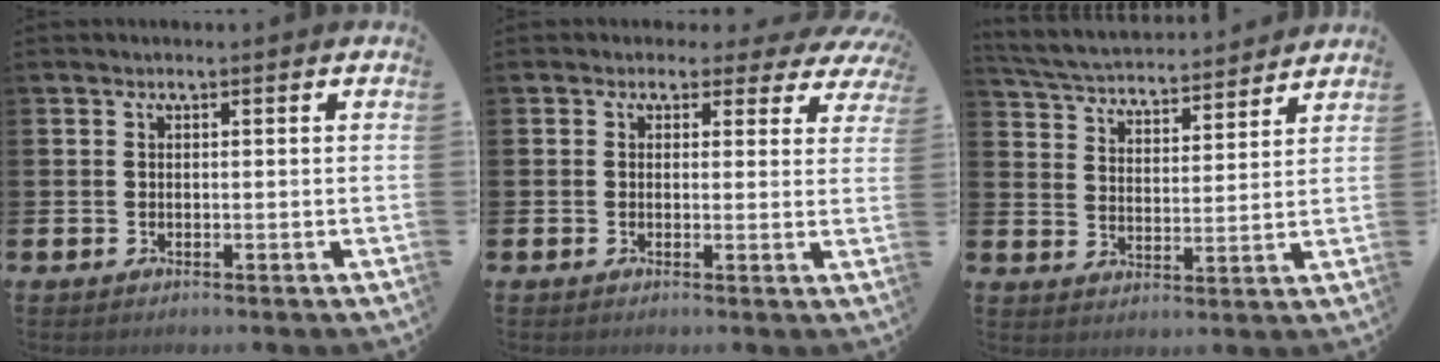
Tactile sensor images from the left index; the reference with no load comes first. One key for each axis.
{"total": 1.9, "fx": 1.2, "fy": 1.5, "fz": 0.3, "tx": -0.007, "ty": -0.008, "tz": 0.014}
{"total": 4.9, "fx": 4.8, "fy": 0.7, "fz": 0.6, "tx": -0.038, "ty": -0.039, "tz": 0.081}